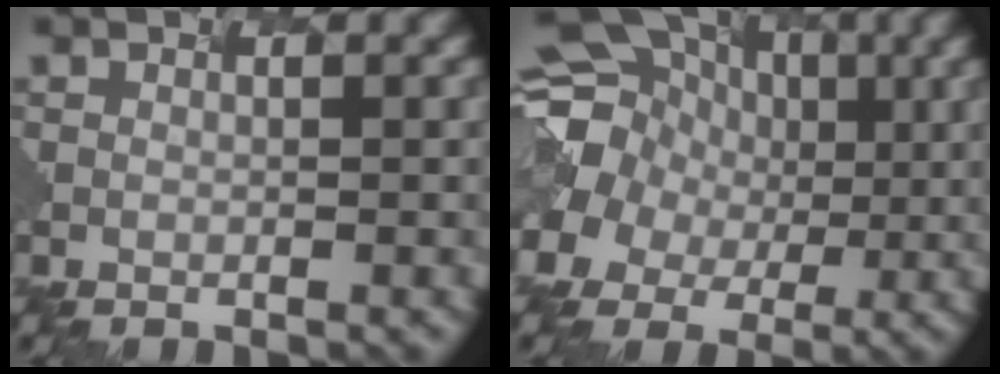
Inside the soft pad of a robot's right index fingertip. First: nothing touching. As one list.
[{"total": 14.9, "force": [2.7, 13.6, 5.4], "torque": [-0.154, 0.025, 0.020]}]